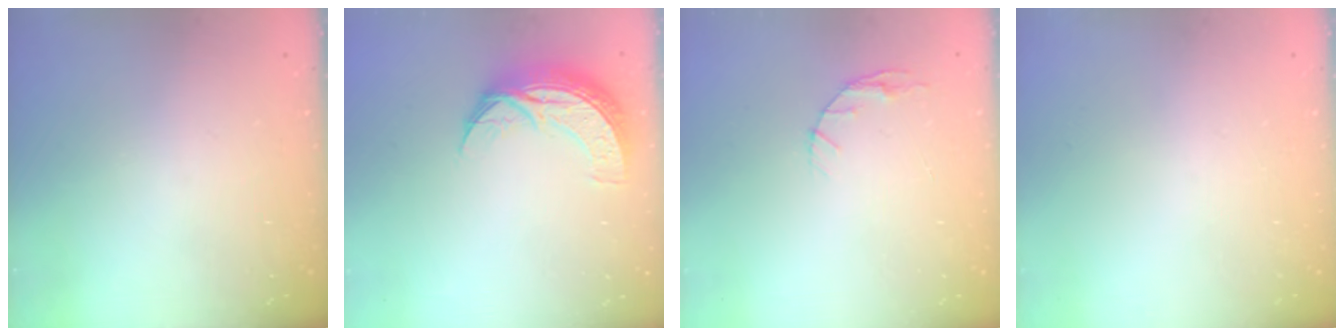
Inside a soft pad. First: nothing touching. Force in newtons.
{"total": 10.1, "press": 10.1, "slide": 0.8}
{"total": 5.0, "press": 4.9, "slide": 0.6}
{"total": 0.0}